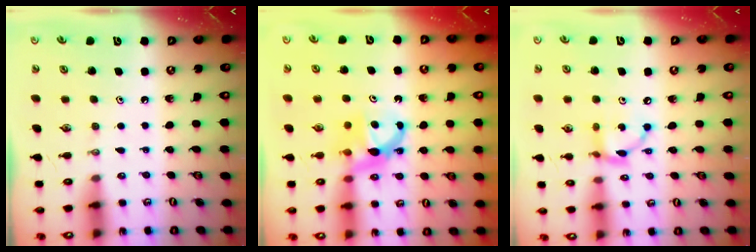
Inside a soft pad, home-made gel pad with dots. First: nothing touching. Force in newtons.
{"total": 7.0, "press": 7.0, "slide": 0.4}
{"total": 8.5, "press": 8.4, "slide": 0.4}